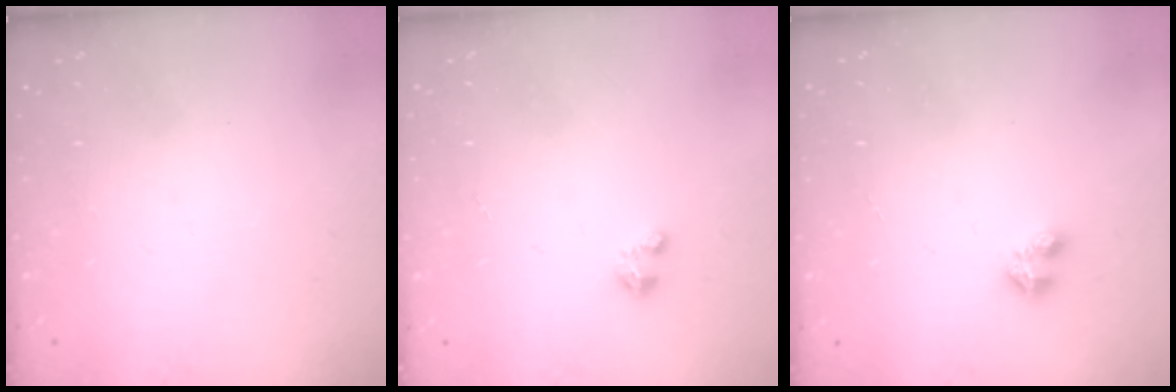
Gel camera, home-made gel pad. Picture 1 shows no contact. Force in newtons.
{"total": 1.5, "press": 1.5, "slide": 0.1}
{"total": 2.7, "press": 2.7, "slide": 0.3}